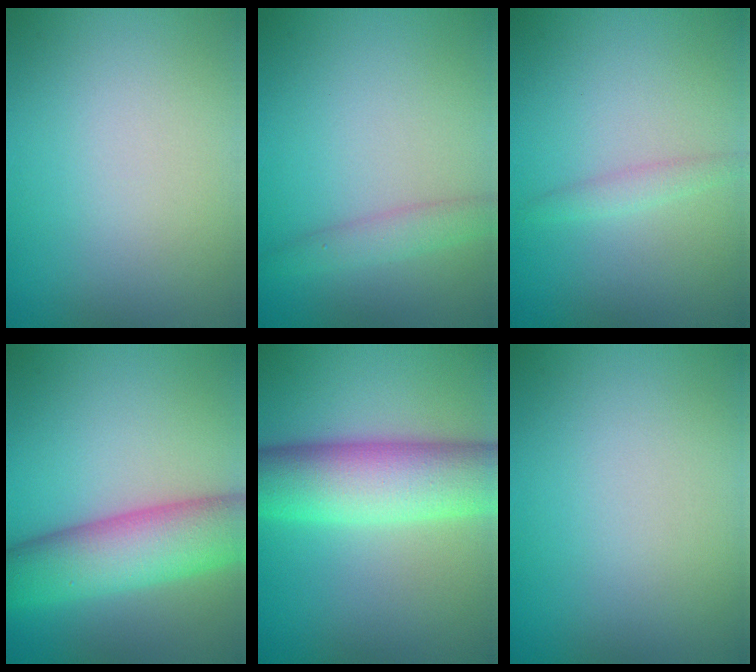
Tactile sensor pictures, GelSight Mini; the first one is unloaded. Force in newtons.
{"total": 1.9, "press": 1.9, "slide": 0.1}
{"total": 1.2, "press": 1.2, "slide": 0.1}
{"total": 8.0, "press": 8.0, "slide": 0.3}
{"total": 9.4, "press": 9.4, "slide": 0.3}
{"total": 0.0}